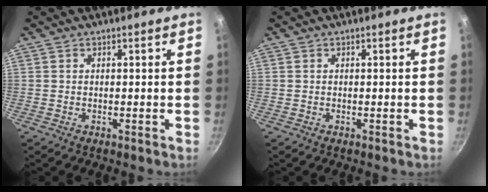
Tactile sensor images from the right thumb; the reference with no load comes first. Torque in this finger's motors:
{"motor_torque": [0.11, 0.03, -0.05, -0.17, 0.03]}